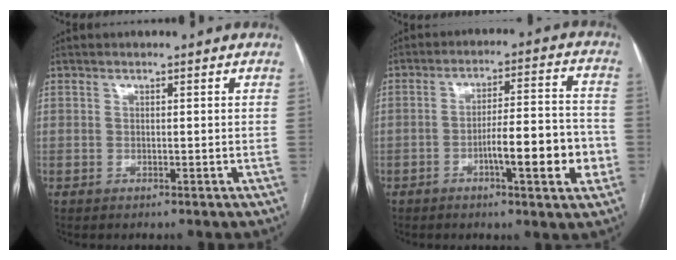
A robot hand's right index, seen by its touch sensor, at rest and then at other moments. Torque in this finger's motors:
{"motor_torque": [1.61, -0.38, 0.81, 0.15]}